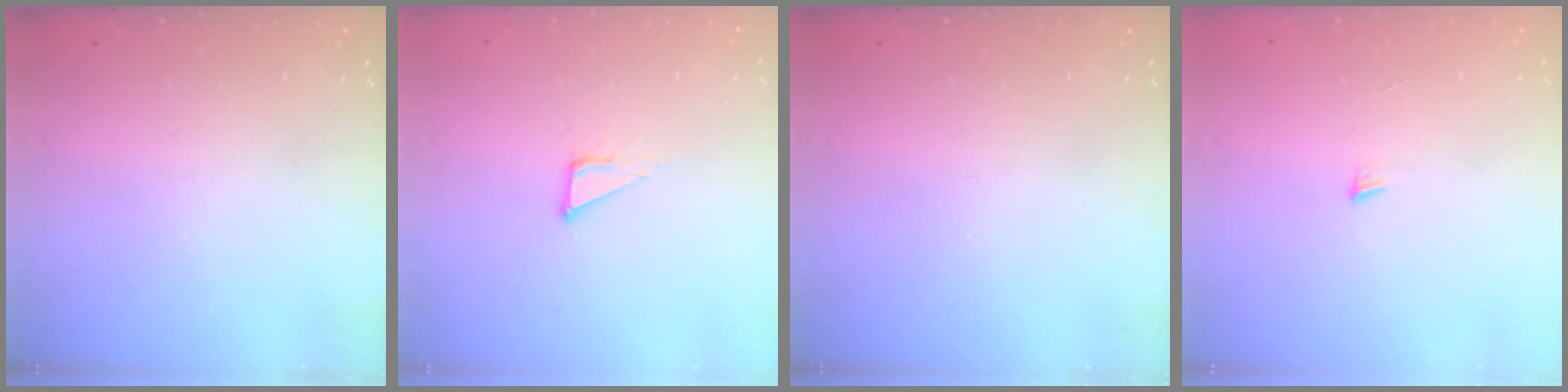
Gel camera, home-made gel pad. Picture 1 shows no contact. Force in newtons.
{"total": 1.9, "press": 1.9, "slide": 0.1}
{"total": 0.0}
{"total": 3.0, "press": 3.0, "slide": 0.3}